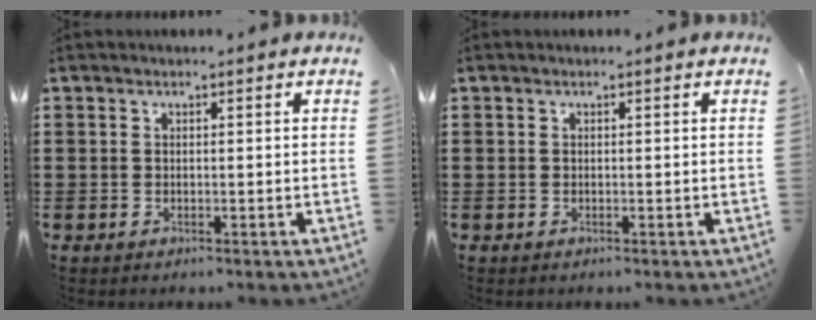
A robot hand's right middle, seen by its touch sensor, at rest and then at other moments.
{"total": 0.0}